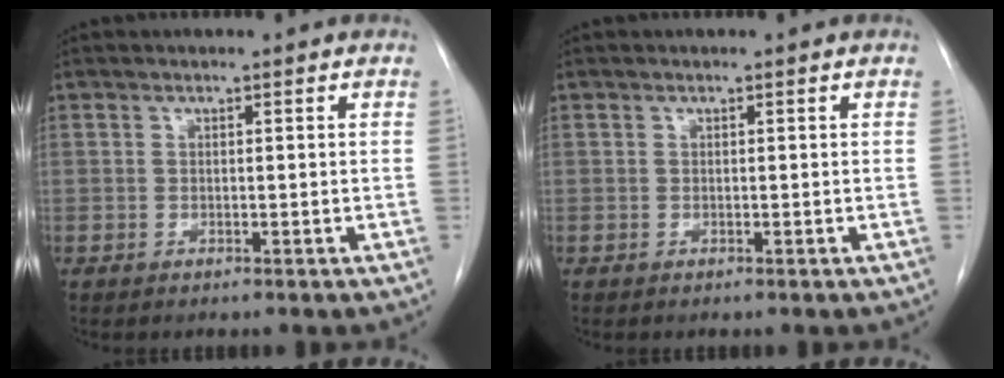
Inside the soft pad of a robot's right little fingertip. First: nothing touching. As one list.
[{"total": 0.0}]